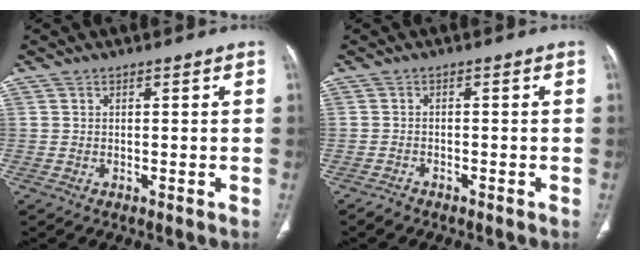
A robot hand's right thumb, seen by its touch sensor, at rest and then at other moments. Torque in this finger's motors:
{"motor_torque": [-0.21, -0.32, 0.10, 0.43, -0.02]}